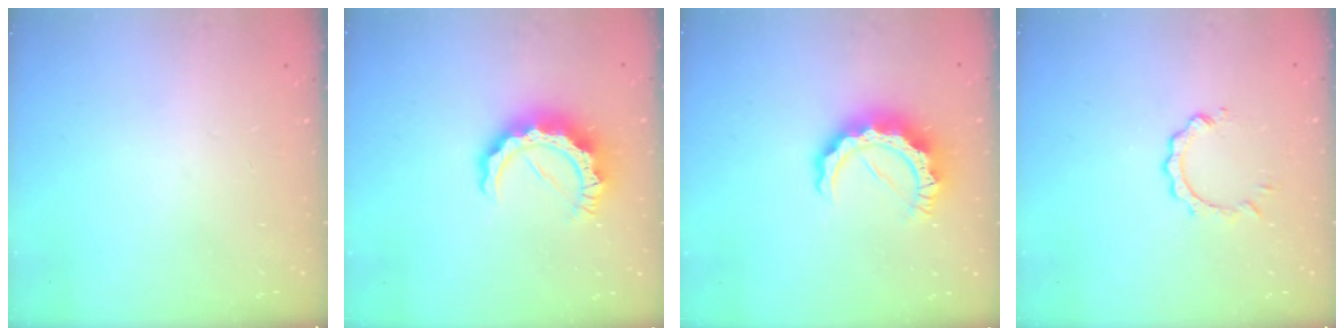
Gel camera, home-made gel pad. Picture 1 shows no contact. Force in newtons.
{"total": 10.3, "press": 10.3, "slide": 1.0}
{"total": 10.3, "press": 10.3, "slide": 1.0}
{"total": 3.4, "press": 3.4, "slide": 0.5}